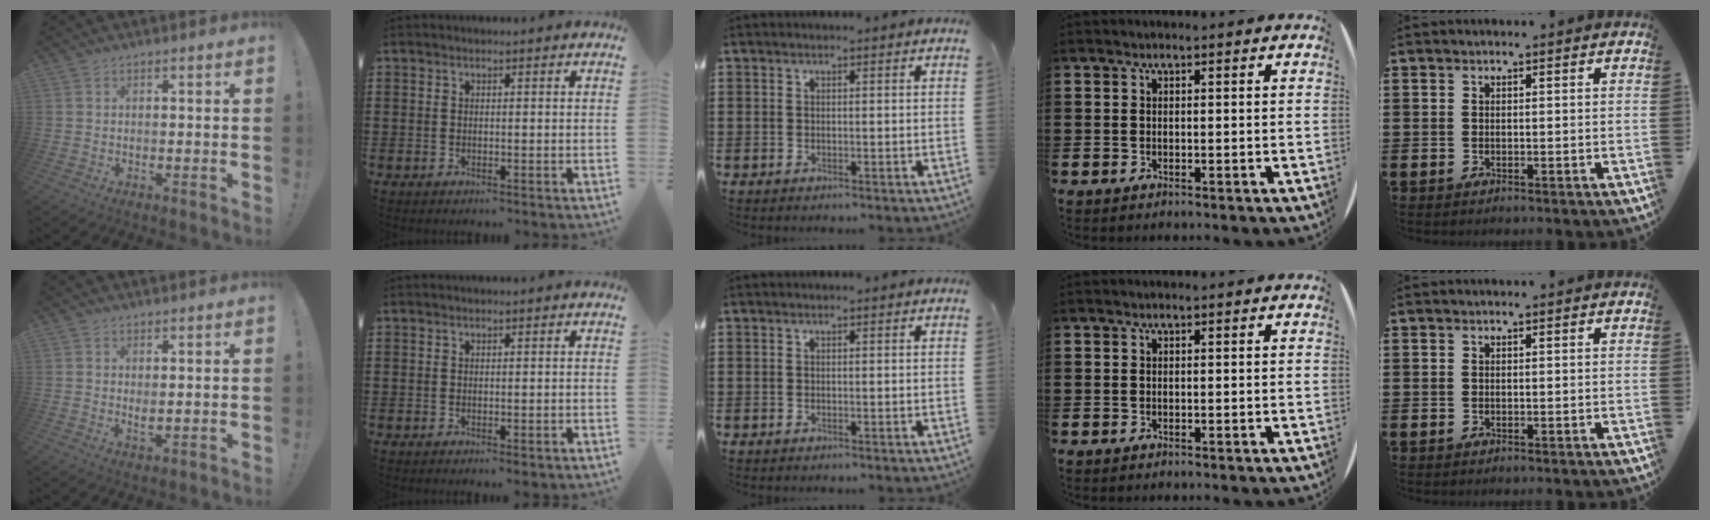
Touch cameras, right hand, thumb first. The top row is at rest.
{"thumb": {"total": 2.0, "force": [1.2, 0.8, 1.4], "torque": [-0.015, -0.009, 0.020]}, "index": {"total": 0.7, "force": [-0.6, 0.1, 0.3], "torque": [-0.008, -0.003, -0.010]}}